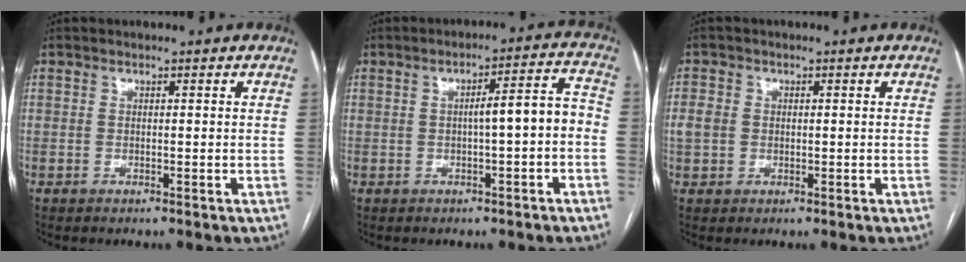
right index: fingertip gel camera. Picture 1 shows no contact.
{"total": 6.0, "force": [-0.8, 1.0, 5.9], "torque": [-0.080, 0.030, -0.010]}
{"total": 2.9, "force": [0.0, 2.6, 1.4], "torque": [-0.037, 0.013, 0.004]}